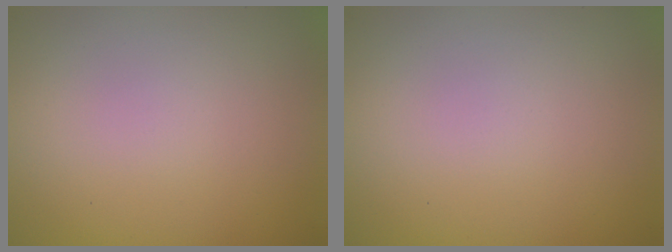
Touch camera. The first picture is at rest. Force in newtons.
{"total": 0.0}